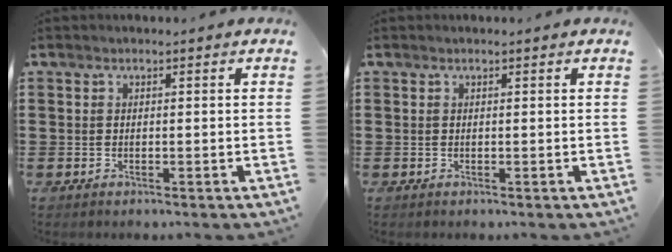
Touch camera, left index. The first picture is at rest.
{"total": 0.0}